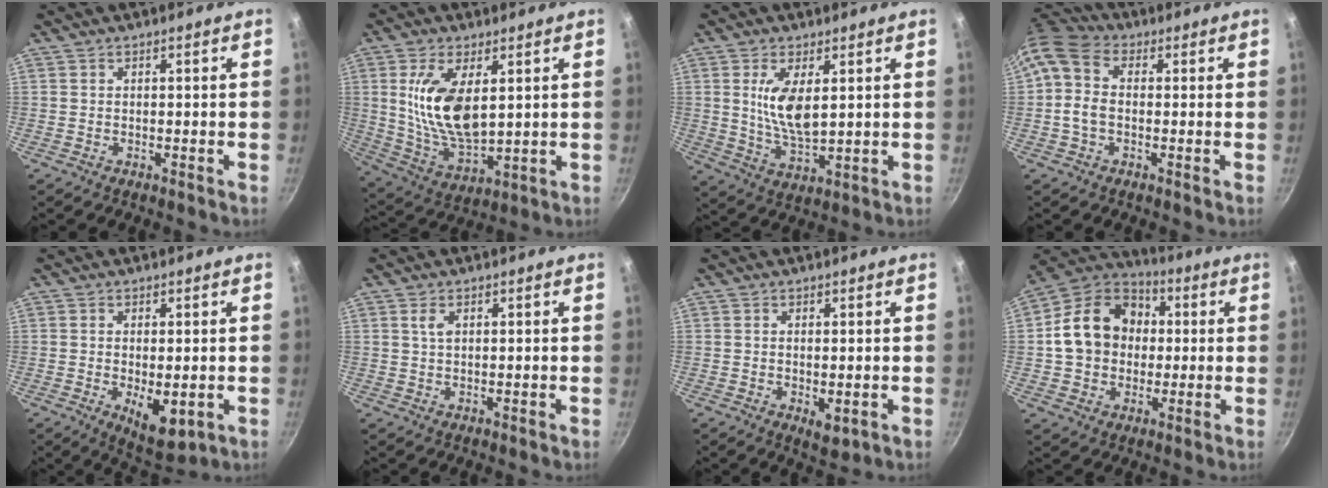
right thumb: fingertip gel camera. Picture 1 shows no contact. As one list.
[{"total": 14.3, "force": [3.1, 6.9, 12.1], "torque": [-0.222, -0.024, 0.071]}, {"total": 9.1, "force": [2.2, 3.9, 8.0], "torque": [-0.144, -0.023, 0.048]}, {"total": 9.0, "force": [0.9, 6.3, 6.4], "torque": [-0.121, 0.021, -0.002]}, {"total": 7.4, "force": [-1.4, 3.3, 6.5], "torque": [-0.089, -0.013, -0.005]}, {"total": 1.9, "force": [0.7, 1.0, 1.5], "torque": [-0.026, 0.001, 0.014]}, {"total": 3.2, "force": [-0.5, 1.4, 2.8], "torque": [-0.045, -0.016, -0.002]}, {"total": 16.8, "force": [1.4, 13.6, 9.8], "torque": [-0.139, 0.032, 0.012]}]